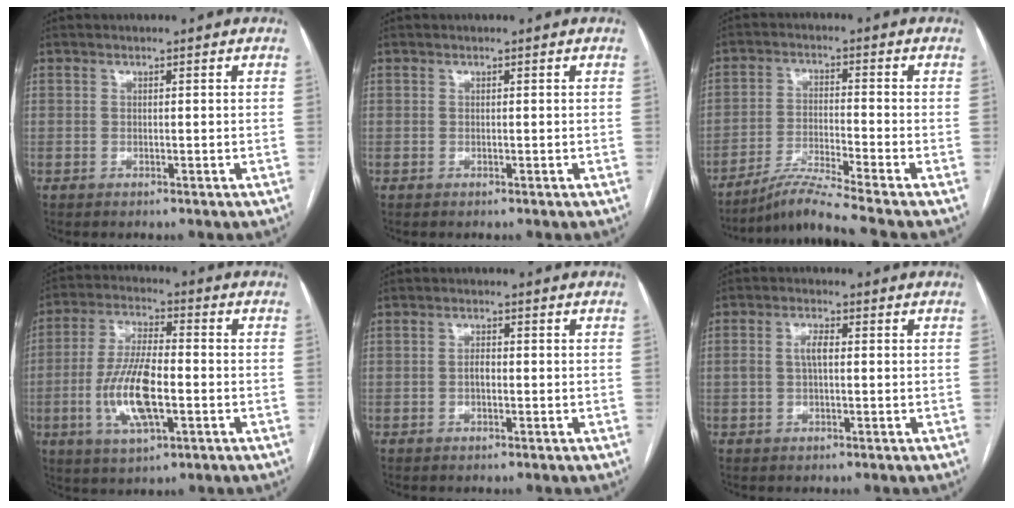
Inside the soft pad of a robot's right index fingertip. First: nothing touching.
{"total": 0.0}
{"total": 7.7, "force": [-6.5, -2.6, 3.1], "torque": [-0.060, -0.026, -0.122]}
{"total": 11.7, "force": [-2.8, 3.3, 10.9], "torque": [-0.226, -0.003, -0.048]}
{"total": 1.5, "force": [-0.3, 0.7, 1.3], "torque": [-0.022, 0.004, -0.005]}
{"total": 2.7, "force": [0.1, 1.1, 2.5], "torque": [-0.051, 0.013, 0.004]}